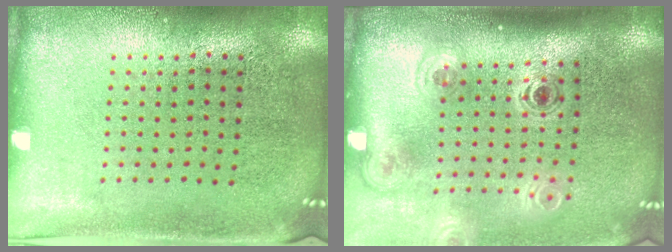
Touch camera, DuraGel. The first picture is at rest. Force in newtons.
{"total": 1.8, "press": 1.2, "slide": 1.3}